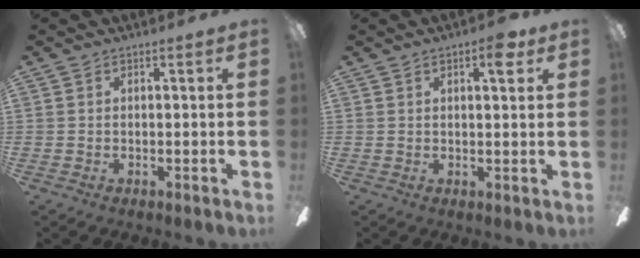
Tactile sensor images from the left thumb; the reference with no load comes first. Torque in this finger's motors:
{"motor_torque": [-0.16, 0.14, -0.08, -0.03, 0.02]}